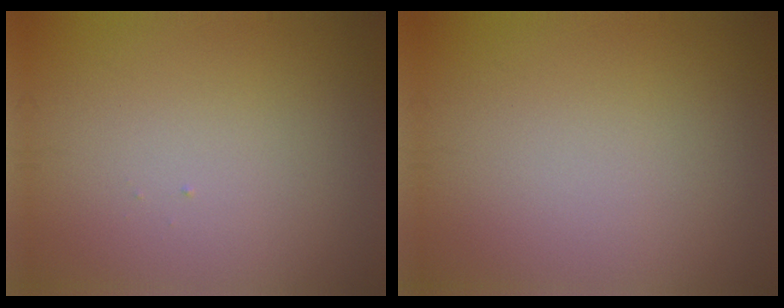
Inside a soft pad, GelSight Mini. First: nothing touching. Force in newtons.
{"total": 0.0}